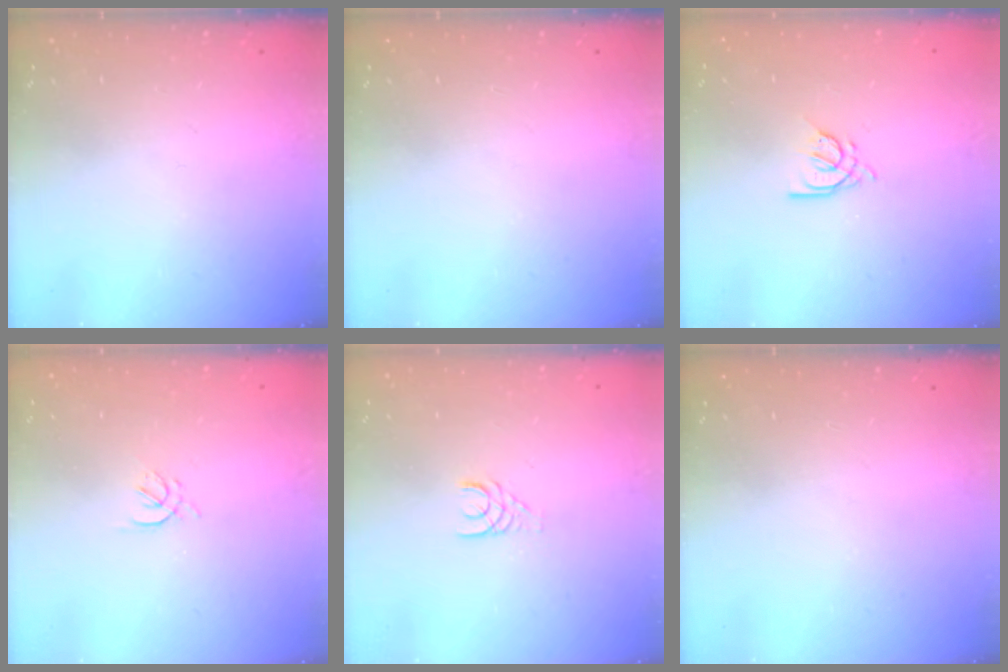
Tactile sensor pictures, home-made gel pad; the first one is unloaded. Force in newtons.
{"total": 0.0}
{"total": 4.5, "press": 4.5, "slide": 0.7}
{"total": 1.7, "press": 1.6, "slide": 0.6}
{"total": 3.3, "press": 3.3, "slide": 0.3}
{"total": 0.0}